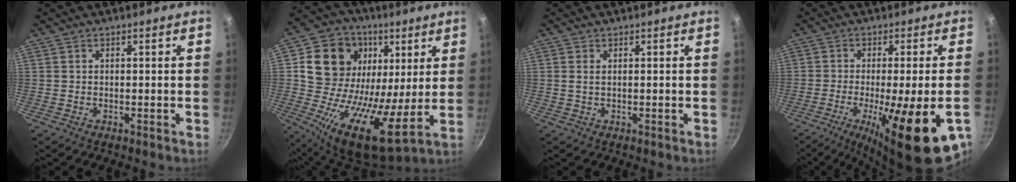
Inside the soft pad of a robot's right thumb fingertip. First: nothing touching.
{"total": 21.0, "force": [6.3, 14.9, 13.3], "torque": [-0.219, -0.036, 0.096]}
{"total": 1.2, "force": [0.3, 0.6, 1.0], "torque": [-0.020, 0.000, 0.005]}
{"total": 20.0, "force": [-7.6, 4.5, 17.9], "torque": [-0.255, -0.009, -0.106]}